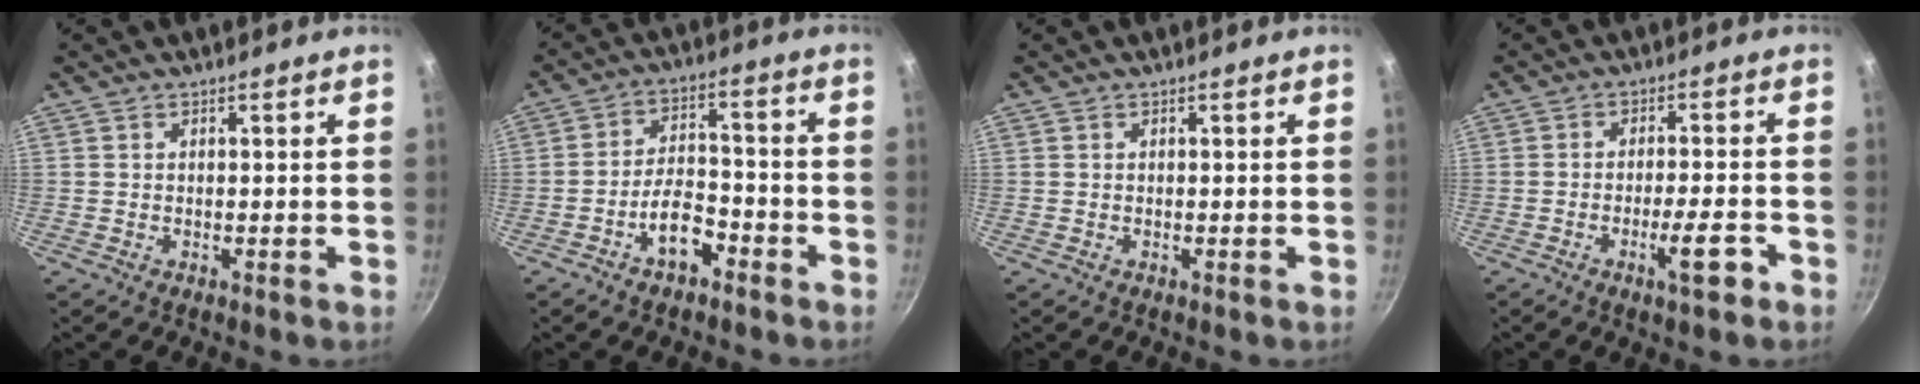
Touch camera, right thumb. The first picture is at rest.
{"total": 7.7, "force": [-4.3, 3.8, 5.0], "torque": [-0.069, 0.041, -0.076]}
{"total": 0.0}
{"total": 6.2, "force": [-3.0, 1.3, 5.2], "torque": [-0.070, 0.019, -0.047]}